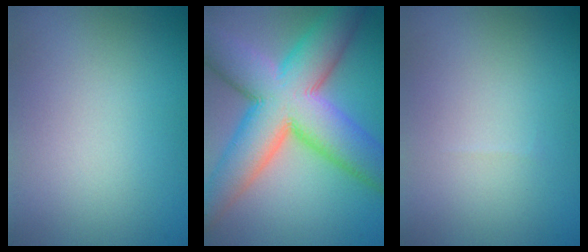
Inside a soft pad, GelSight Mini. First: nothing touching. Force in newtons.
{"total": 13.6, "press": 13.6, "slide": 0.5}
{"total": 0.0}